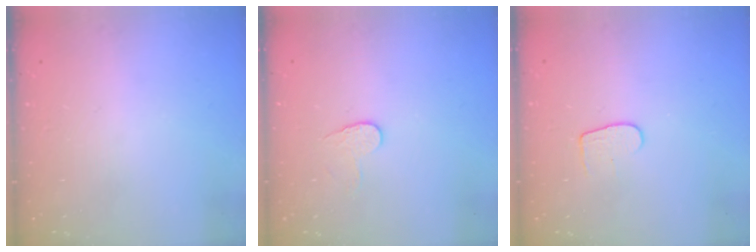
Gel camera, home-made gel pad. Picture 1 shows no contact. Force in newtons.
{"total": 3.7, "press": 3.7, "slide": 0.3}
{"total": 5.1, "press": 5.1, "slide": 0.4}